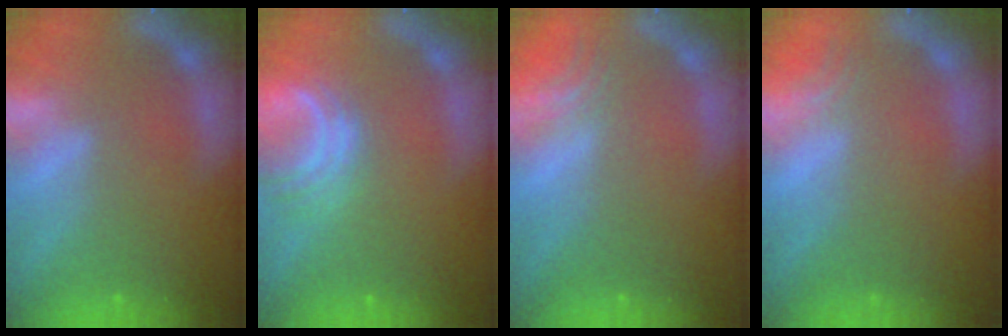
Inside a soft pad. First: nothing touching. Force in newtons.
{"total": 4.5}
{"total": 2.5}
{"total": 1.5}